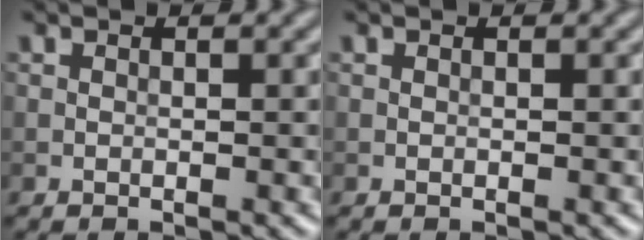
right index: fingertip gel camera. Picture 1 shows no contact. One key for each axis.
{"total": 0.0}